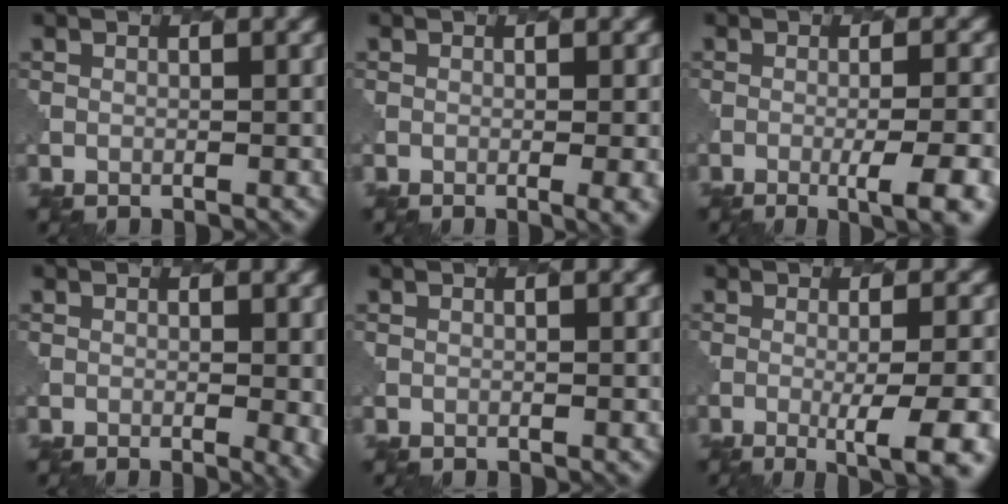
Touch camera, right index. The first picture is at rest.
{"total": 3.5, "force": [-0.7, 1.3, 3.2], "torque": [-0.027, 0.001, -0.010]}
{"total": 6.2, "force": [-2.7, 1.7, 5.3], "torque": [-0.063, 0.002, -0.032]}
{"total": 3.0, "force": [-0.5, 1.1, 2.7], "torque": [-0.032, -0.006, -0.001]}
{"total": 0.0}
{"total": 7.5, "force": [-2.9, 2.0, 6.7], "torque": [-0.080, -0.007, -0.032]}